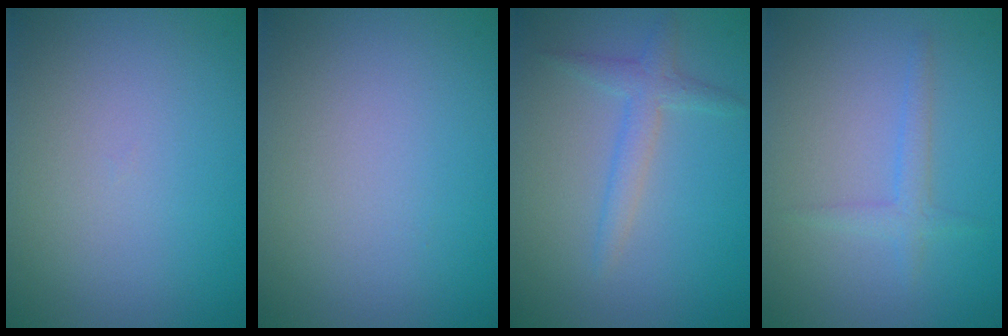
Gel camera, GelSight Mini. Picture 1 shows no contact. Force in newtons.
{"total": 0.0}
{"total": 2.0, "press": 2.0, "slide": 0.1}
{"total": 1.5, "press": 1.5, "slide": 0.0}